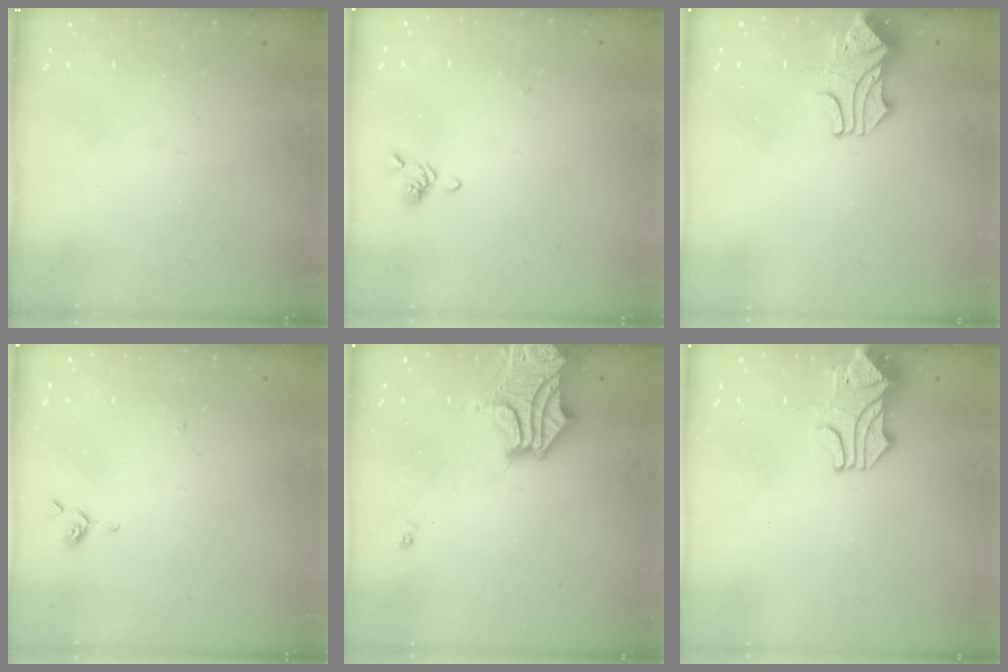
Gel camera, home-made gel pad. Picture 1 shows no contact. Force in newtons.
{"total": 2.1, "press": 2.0, "slide": 0.7}
{"total": 1.9, "press": 1.4, "slide": 1.2}
{"total": 0.0}
{"total": 7.0, "press": 6.7, "slide": 2.1}
{"total": 2.4, "press": 2.0, "slide": 1.2}